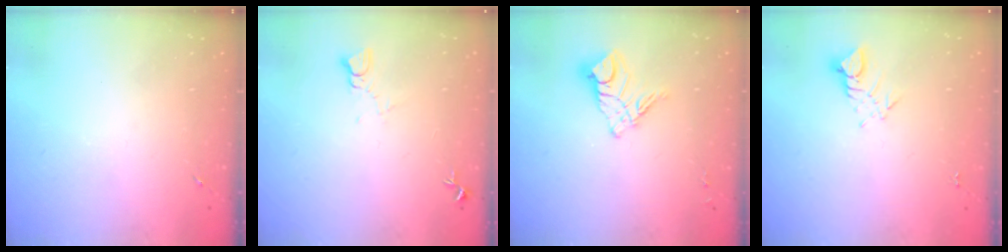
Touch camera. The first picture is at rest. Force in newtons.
{"total": 3.3, "press": 3.3, "slide": 0.3}
{"total": 11.3, "press": 11.3, "slide": 1.1}
{"total": 3.1, "press": 3.1, "slide": 0.1}